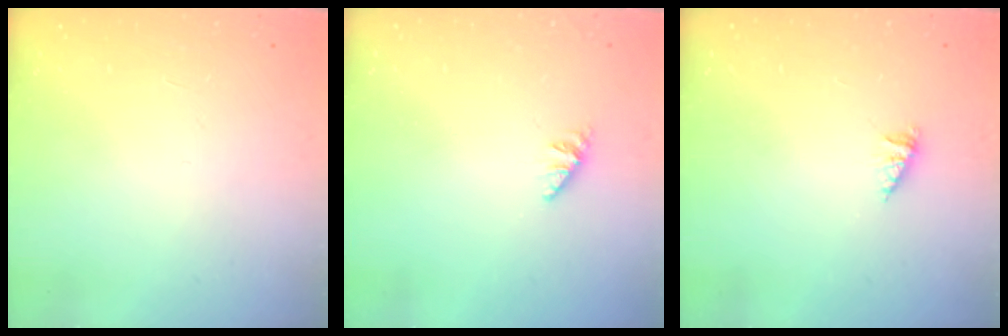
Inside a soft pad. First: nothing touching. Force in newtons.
{"total": 0.6, "press": 0.6, "slide": 0.2}
{"total": 1.4, "press": 1.4, "slide": 0.2}